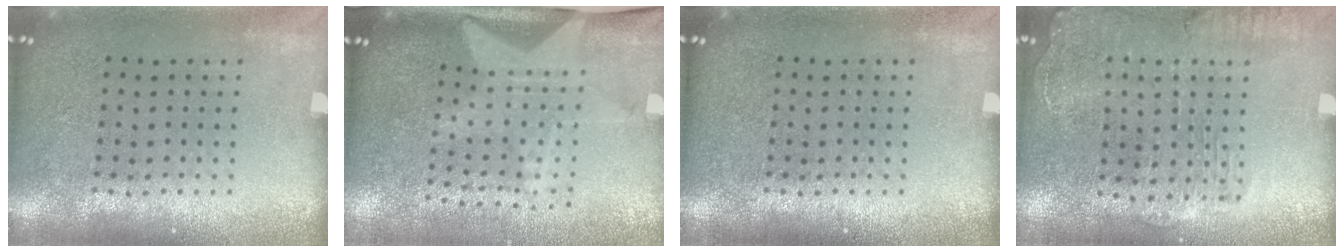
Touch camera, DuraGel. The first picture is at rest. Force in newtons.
{"total": 1.7, "press": 1.5, "slide": 0.7}
{"total": 0.0}
{"total": 1.4, "press": 1.4, "slide": 0.4}